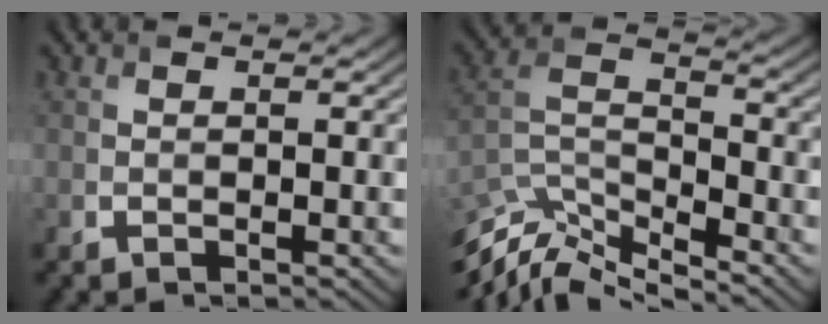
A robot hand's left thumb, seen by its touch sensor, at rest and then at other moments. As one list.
[{"total": 11.4, "force": [-9.8, 2.7, 5.2], "torque": [-0.117, -0.013, -0.191]}]